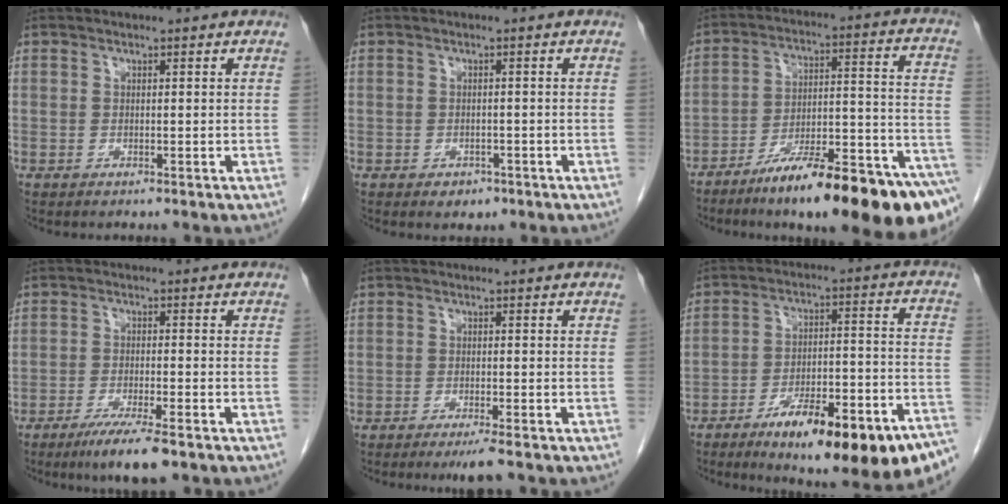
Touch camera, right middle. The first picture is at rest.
{"total": 1.9, "force": [-1.1, 1.4, 0.7], "torque": [-0.010, 0.003, -0.008]}
{"total": 22.3, "force": [-15.3, 2.0, 16.0], "torque": [-0.154, 0.026, -0.242]}
{"total": 7.0, "force": [-4.8, 0.4, 5.1], "torque": [-0.085, -0.016, -0.077]}
{"total": 3.4, "force": [-2.6, -0.1, 2.2], "torque": [-0.029, -0.006, -0.040]}
{"total": 20.5, "force": [-13.0, 3.7, 15.4], "torque": [-0.157, 0.024, -0.194]}